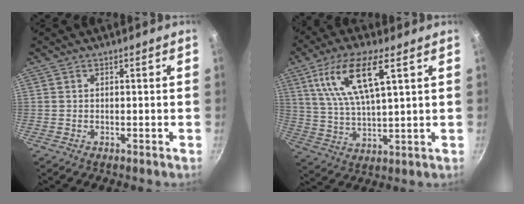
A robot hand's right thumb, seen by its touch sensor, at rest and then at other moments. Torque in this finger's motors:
{"motor_torque": [-0.68, 2.81, 1.72, 1.05, 0.56]}